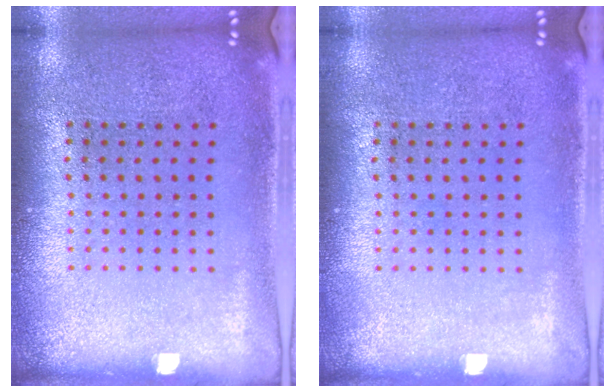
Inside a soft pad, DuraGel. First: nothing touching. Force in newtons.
{"total": 0.0}